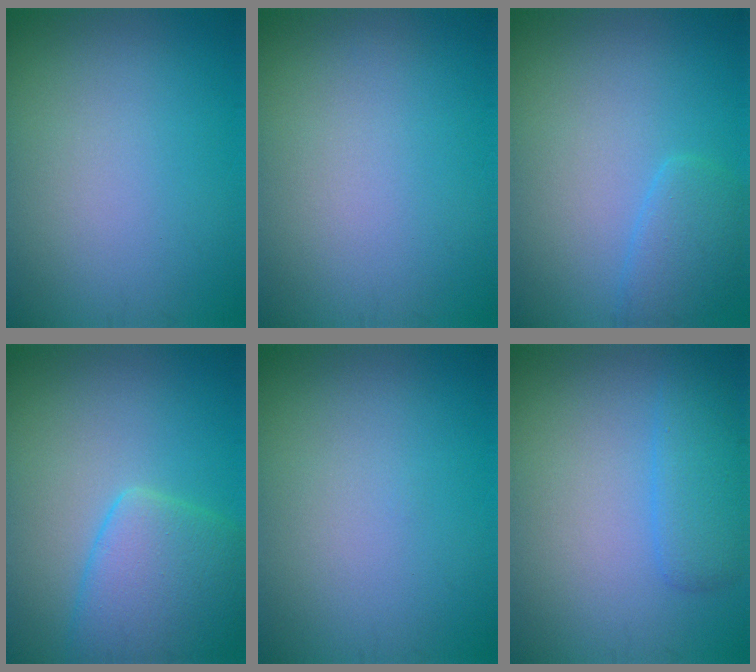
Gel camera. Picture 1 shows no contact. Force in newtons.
{"total": 0.0}
{"total": 2.3, "press": 2.3, "slide": 0.2}
{"total": 5.7, "press": 5.7, "slide": 0.4}
{"total": 0.0}
{"total": 2.7, "press": 2.7, "slide": 0.1}